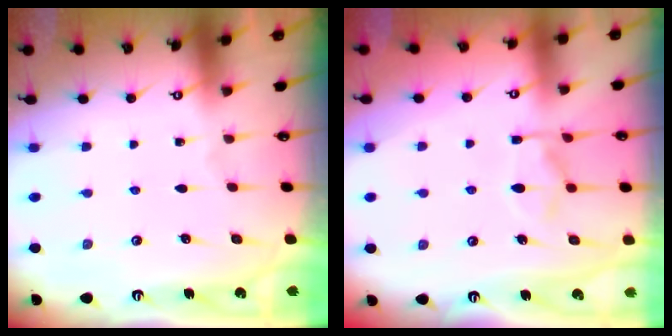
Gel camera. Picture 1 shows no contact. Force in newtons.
{"total": 5.1, "press": 4.9, "slide": 1.4}